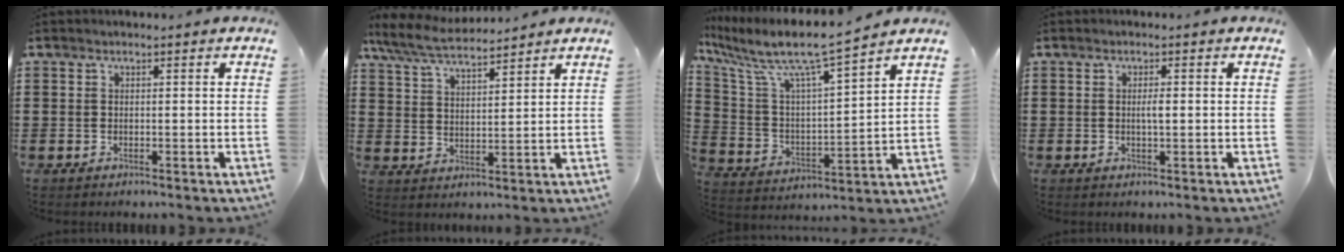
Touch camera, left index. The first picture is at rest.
{"total": 6.4, "force": [5.8, 0.9, 2.7], "torque": [-0.073, -0.021, 0.103]}
{"total": 9.2, "force": [7.5, 0.5, 5.2], "torque": [-0.134, -0.054, 0.121]}
{"total": 1.8, "force": [0.1, 0.3, 1.7], "torque": [-0.033, -0.001, 0.002]}